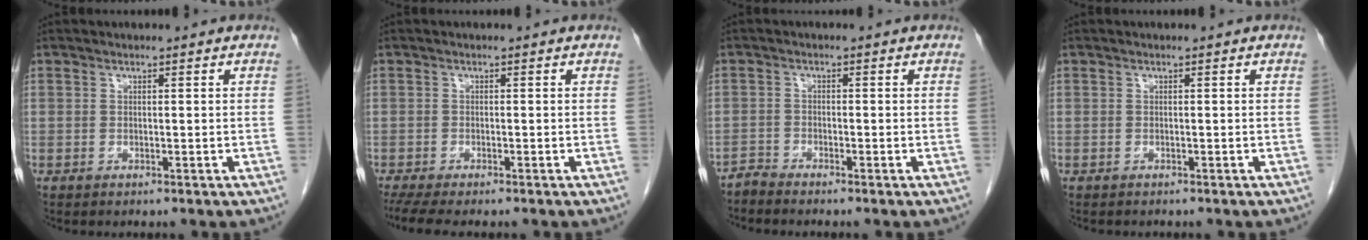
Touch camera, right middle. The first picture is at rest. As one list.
[{"total": 6.4, "force": [-5.2, 1.2, 3.5], "torque": [-0.053, -0.012, -0.083]}, {"total": 1.7, "force": [-1.7, -0.2, -0.2], "torque": [0.010, -0.006, -0.035]}, {"total": 1.0, "force": [-0.9, 0.4, 0.3], "torque": [-0.011, -0.001, -0.011]}]